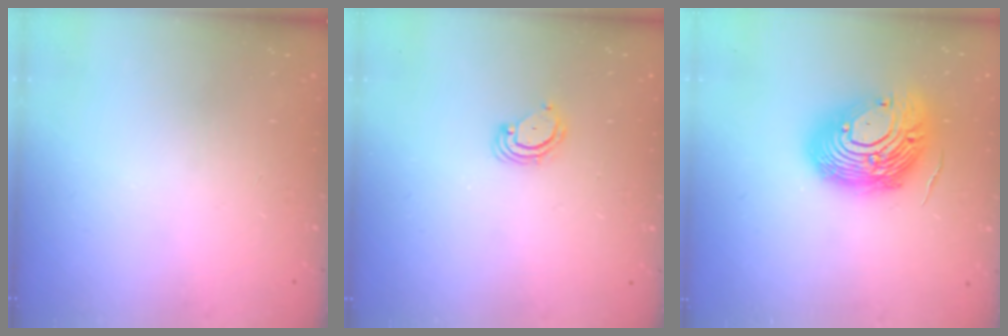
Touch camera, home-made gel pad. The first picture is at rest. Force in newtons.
{"total": 3.9, "press": 3.9, "slide": 0.2}
{"total": 19.5, "press": 19.3, "slide": 3.1}